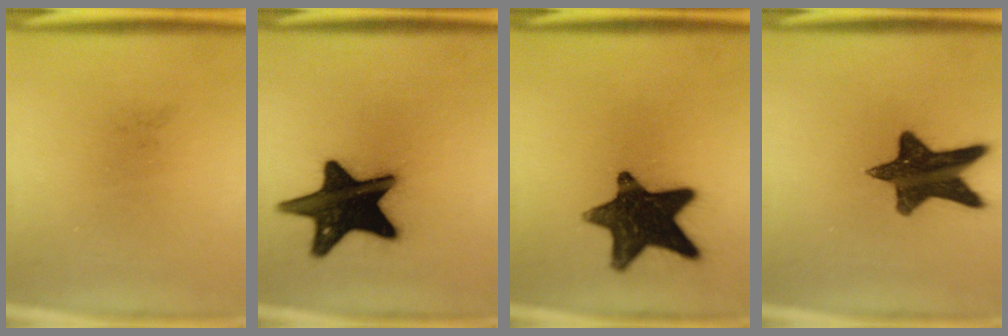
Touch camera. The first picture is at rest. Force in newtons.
{"total": 19.1}
{"total": 15.4}
{"total": 14.2}